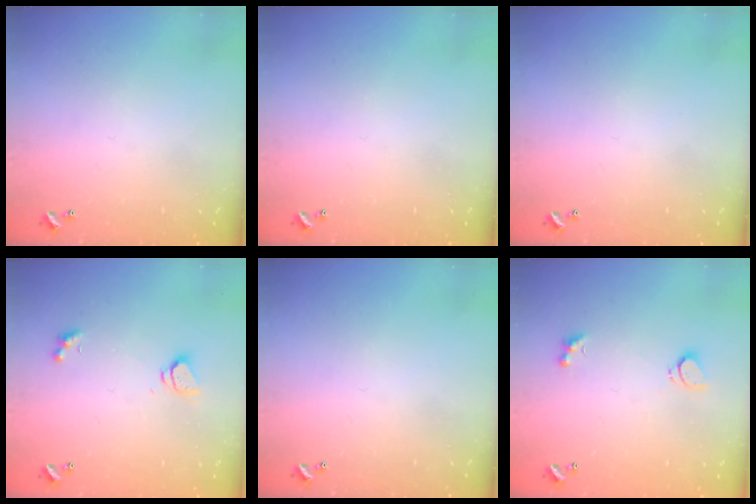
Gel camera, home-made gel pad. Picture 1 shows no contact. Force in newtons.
{"total": 0.0}
{"total": 0.0}
{"total": 2.1, "press": 2.0, "slide": 0.6}
{"total": 0.0}
{"total": 2.3, "press": 2.3, "slide": 0.6}